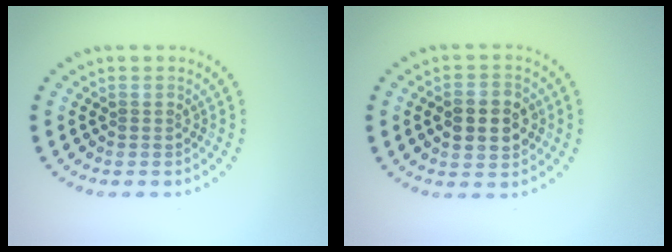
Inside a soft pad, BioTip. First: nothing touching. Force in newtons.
{"total": 4.6, "press": 4.6, "slide": 0.1}